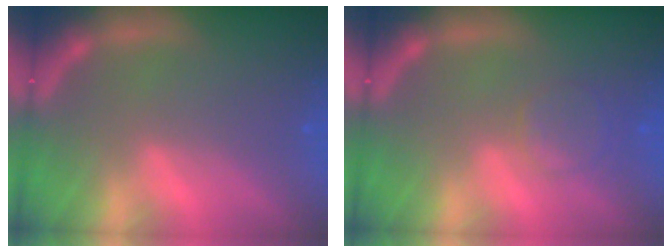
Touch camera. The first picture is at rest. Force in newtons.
{"total": 2.9}